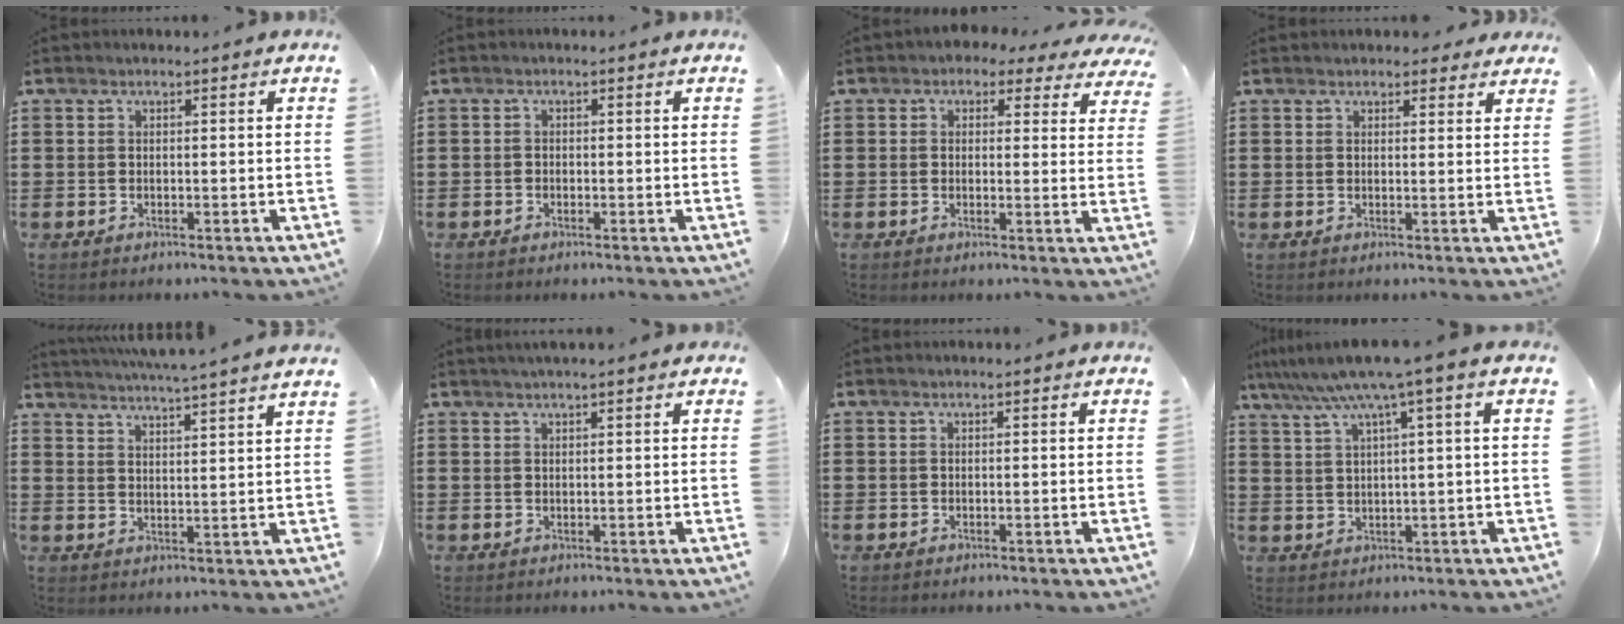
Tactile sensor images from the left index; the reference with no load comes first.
{"total": 0.8, "force": [-0.6, 0.5, 0.1], "torque": [-0.005, 0.001, -0.013]}
{"total": 2.2, "force": [1.4, 1.6, 0.7], "torque": [-0.018, -0.001, 0.020]}
{"total": 2.1, "force": [1.9, 0.8, 0.4], "torque": [-0.005, 0.001, 0.033]}
{"total": 4.2, "force": [4.0, -1.0, 0.6], "torque": [-0.029, -0.025, 0.067]}
{"total": 1.2, "force": [1.1, 0.1, 0.6], "torque": [-0.014, 0.002, 0.019]}
{"total": 0.0}
{"total": 5.8, "force": [2.9, -0.5, 5.0], "torque": [-0.108, -0.019, 0.044]}